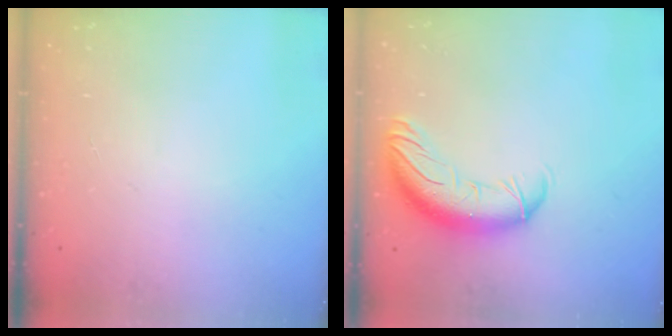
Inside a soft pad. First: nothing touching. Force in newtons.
{"total": 12.4, "press": 12.0, "slide": 2.9}